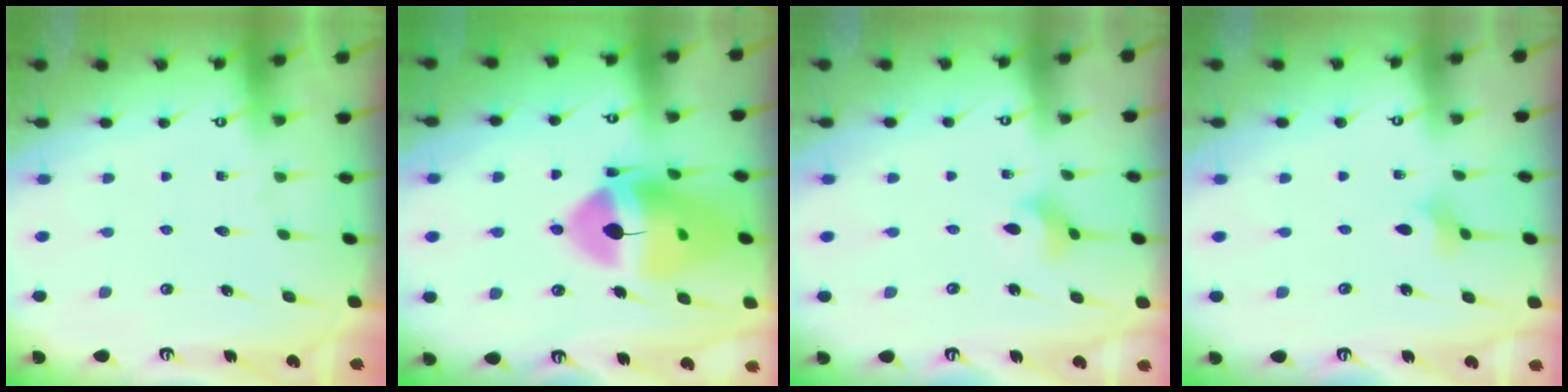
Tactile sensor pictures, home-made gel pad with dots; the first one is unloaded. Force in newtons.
{"total": 17.9, "press": 17.8, "slide": 1.9}
{"total": 3.9, "press": 3.9, "slide": 0.7}
{"total": 2.3, "press": 2.2, "slide": 0.5}